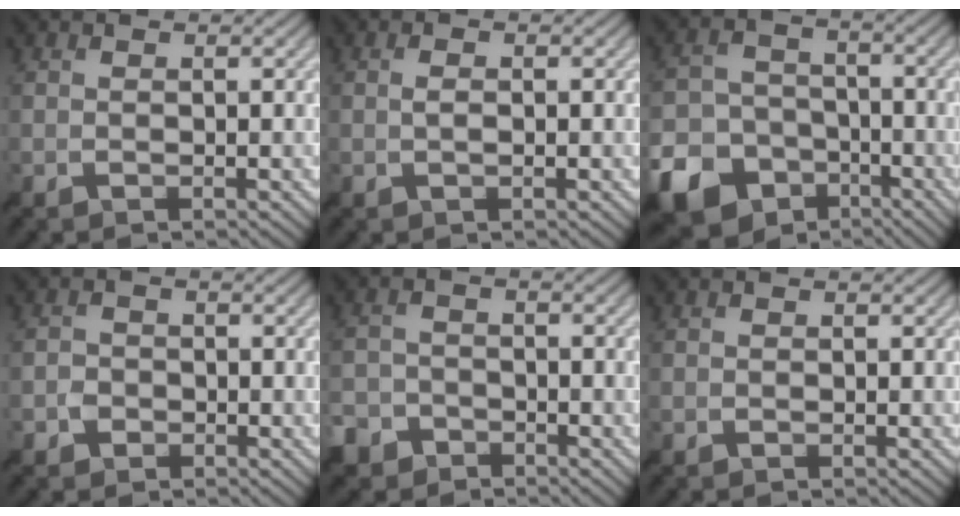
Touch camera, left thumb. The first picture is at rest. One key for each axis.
{"total": 1.3, "fx": 0.0, "fy": 0.4, "fz": 1.2, "tx": -0.026, "ty": 0.003, "tz": -0.002}
{"total": 12.2, "fx": -7.2, "fy": 8.7, "fz": 4.6, "tx": -0.129, "ty": -0.033, "tz": -0.137}
{"total": 1.8, "fx": -0.9, "fy": 1.5, "fz": 0.4, "tx": -0.002, "ty": 0.001, "tz": -0.022}
{"total": 4.2, "fx": -3.2, "fy": 2.5, "fz": 1.0, "tx": -0.027, "ty": -0.002, "tz": -0.068}
{"total": 0.0}